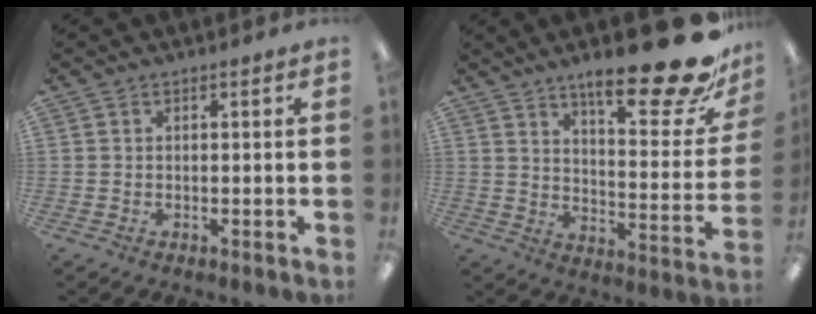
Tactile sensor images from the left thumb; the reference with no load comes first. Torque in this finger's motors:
{"motor_torque": [0.34, 0.53, 1.42, -1.32, 0.12]}